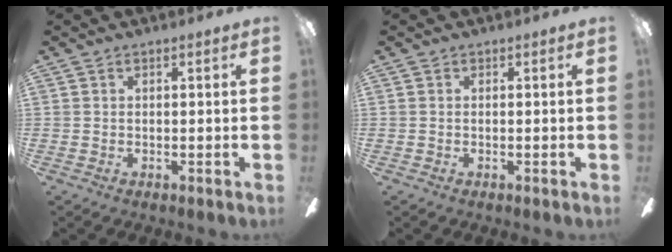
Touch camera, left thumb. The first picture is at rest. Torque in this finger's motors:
{"motor_torque": [0.00, 0.00, 0.02, -0.02, 0.00]}